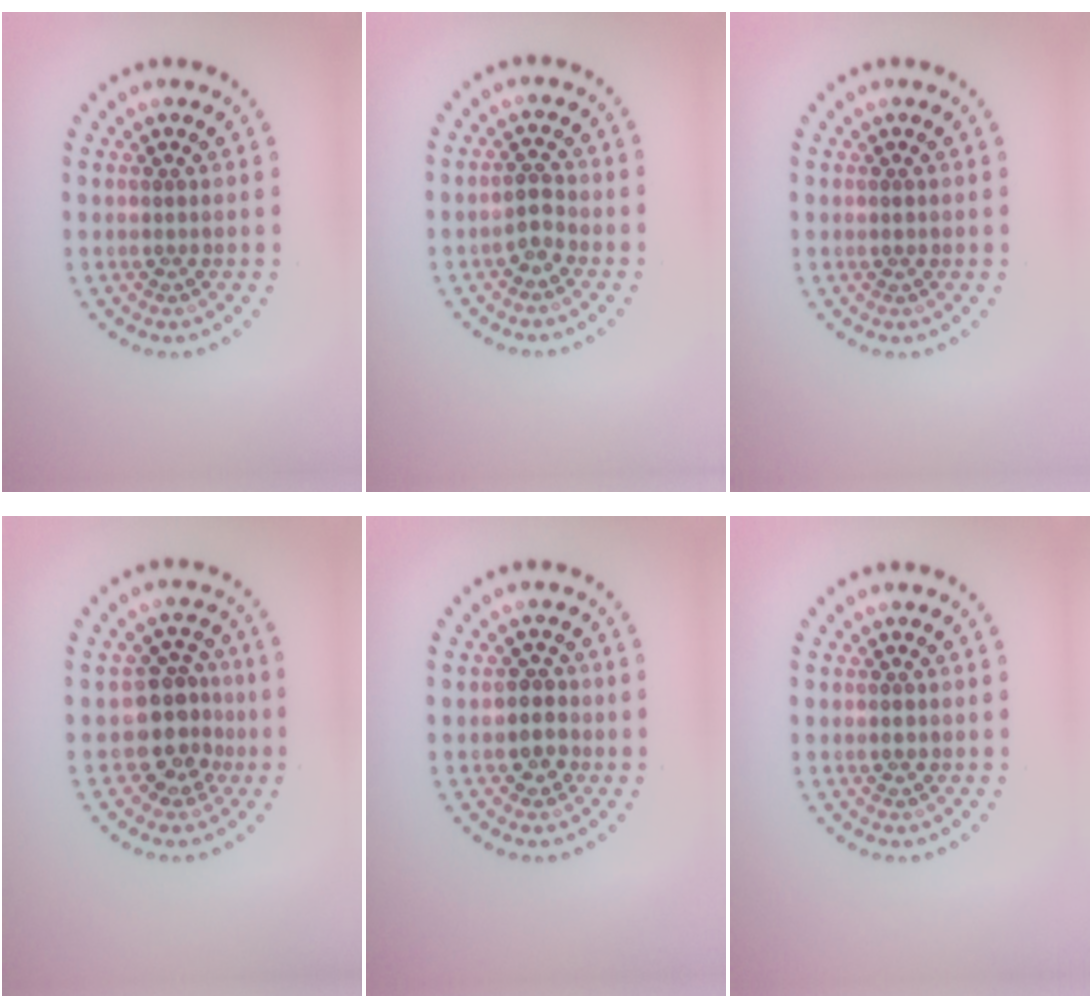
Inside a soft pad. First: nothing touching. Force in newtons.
{"total": 1.7, "press": 1.6, "slide": 0.5}
{"total": 0.6, "press": 0.6, "slide": 0.1}
{"total": 3.9, "press": 3.4, "slide": 1.8}
{"total": 2.3, "press": 2.1, "slide": 0.9}
{"total": 1.0, "press": 1.0, "slide": 0.1}